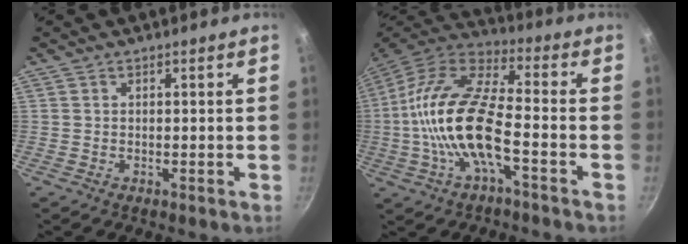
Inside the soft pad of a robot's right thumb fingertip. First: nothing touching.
{"total": 18.0, "force": [-3.9, 6.7, 16.2], "torque": [-0.315, 0.039, -0.092]}